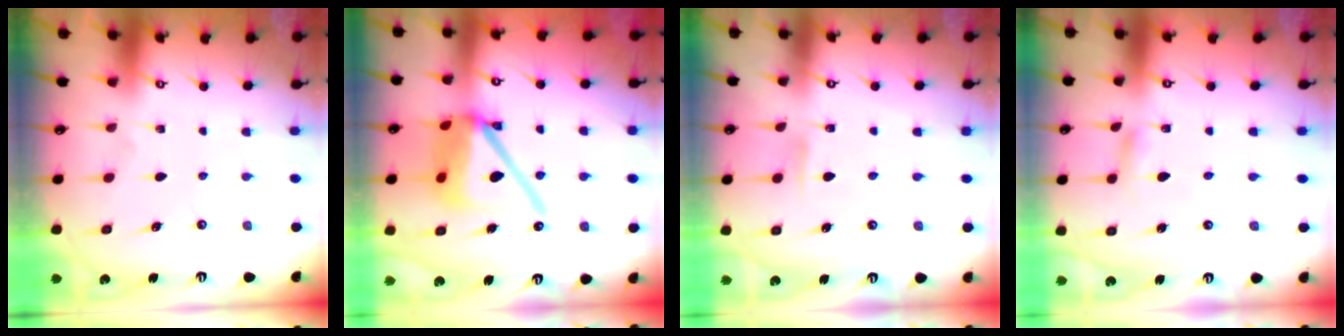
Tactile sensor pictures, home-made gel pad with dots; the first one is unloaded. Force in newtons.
{"total": 14.9, "press": 14.7, "slide": 2.4}
{"total": 3.2, "press": 3.2, "slide": 0.4}
{"total": 3.3, "press": 3.3, "slide": 0.1}